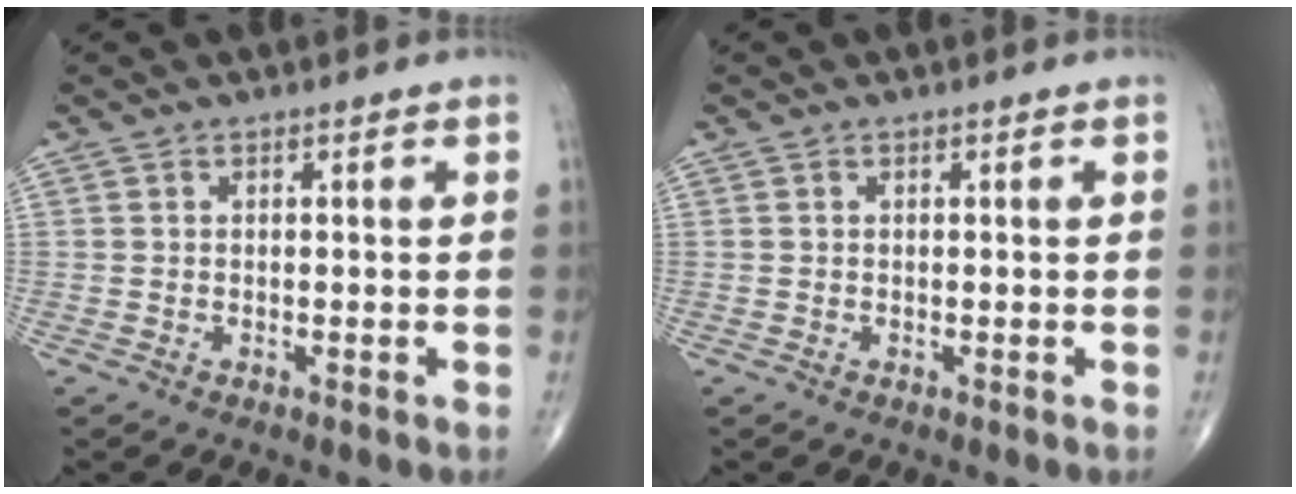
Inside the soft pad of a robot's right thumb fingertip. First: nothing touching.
{"total": 0.0}